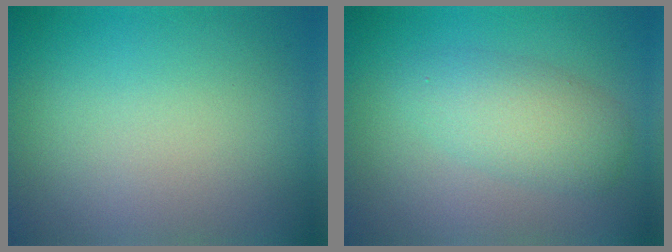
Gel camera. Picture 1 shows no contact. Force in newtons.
{"total": 3.8, "press": 3.8, "slide": 0.2}